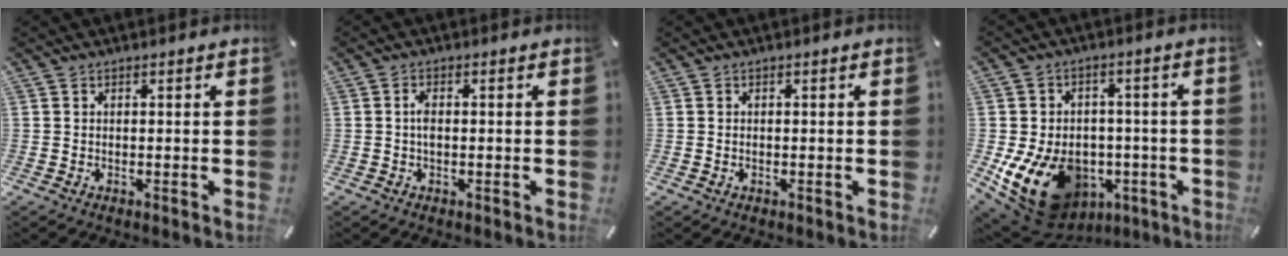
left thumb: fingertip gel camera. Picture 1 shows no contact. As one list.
[{"total": 2.1, "force": [-0.2, 1.0, 1.9], "torque": [-0.037, 0.001, -0.004]}, {"total": 0.6, "force": [-0.1, 0.4, 0.5], "torque": [-0.011, 0.000, -0.003]}, {"total": 16.6, "force": [-5.3, 12.3, 9.8], "torque": [-0.181, 0.017, -0.077]}]